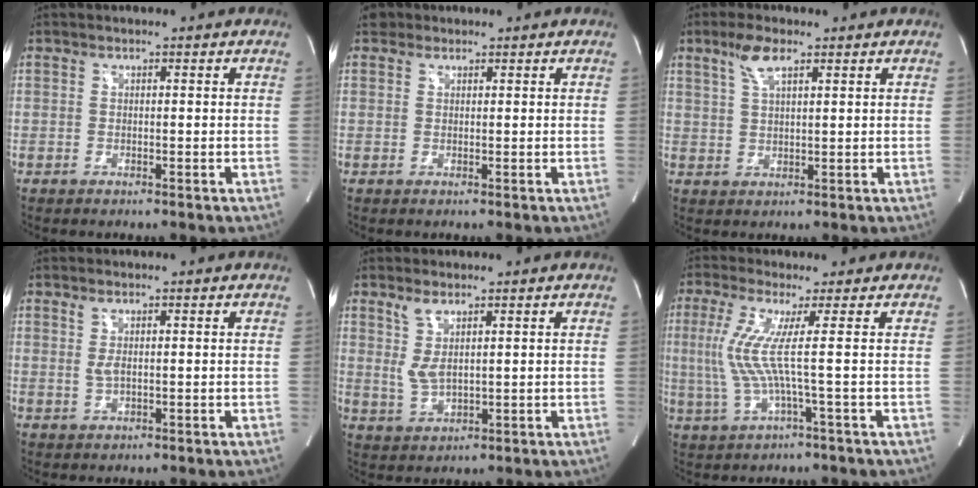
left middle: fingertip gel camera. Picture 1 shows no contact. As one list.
[{"total": 1.5, "force": [1.0, 1.1, 0.1], "torque": [0.002, 0.014, 0.013]}, {"total": 4.4, "force": [2.7, 1.0, 3.3], "torque": [-0.076, 0.008, 0.056]}, {"total": 1.6, "force": [0.4, 0.5, 1.4], "torque": [-0.035, -0.001, 0.014]}, {"total": 4.0, "force": [1.8, 1.2, 3.4], "torque": [-0.079, -0.003, 0.046]}, {"total": 6.7, "force": [0.7, -1.5, 6.6], "torque": [-0.154, -0.001, 0.016]}]